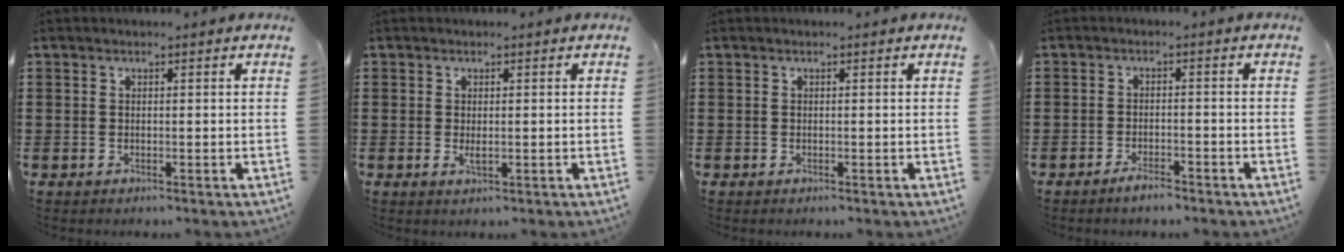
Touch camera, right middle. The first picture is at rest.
{"total": 1.5, "force": [0.0, 0.5, 1.4], "torque": [-0.029, -0.002, 0.001]}
{"total": 0.0}
{"total": 2.5, "force": [-2.1, 0.4, 1.3], "torque": [-0.024, 0.001, -0.039]}